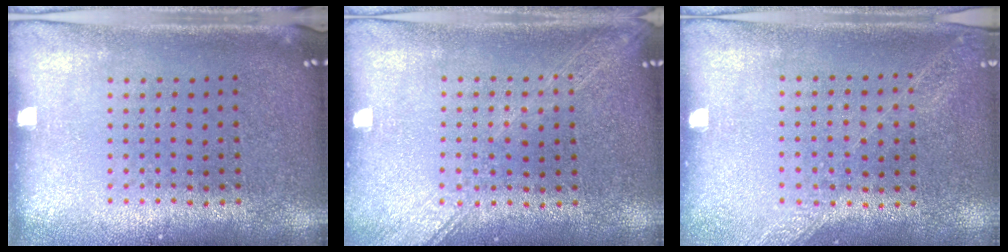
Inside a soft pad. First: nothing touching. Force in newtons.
{"total": 1.6, "press": 1.5, "slide": 0.2}
{"total": 1.3, "press": 1.2, "slide": 0.2}